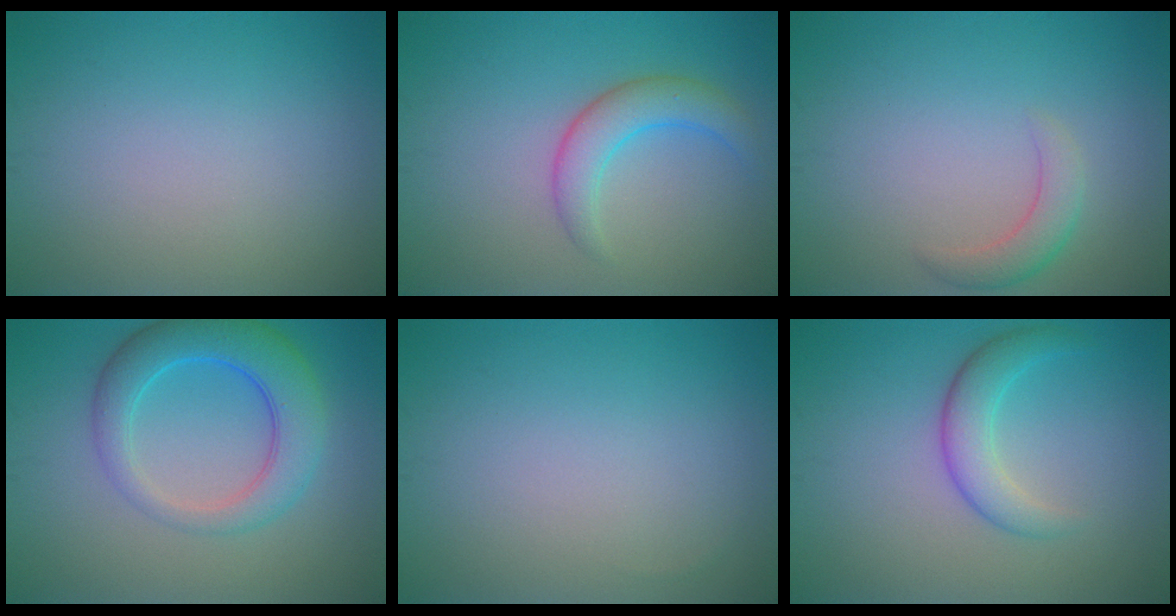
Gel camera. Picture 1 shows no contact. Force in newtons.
{"total": 3.4, "press": 3.4, "slide": 0.0}
{"total": 2.2, "press": 2.1, "slide": 0.2}
{"total": 5.8, "press": 5.8, "slide": 0.4}
{"total": 0.0}
{"total": 3.3, "press": 3.3, "slide": 0.2}